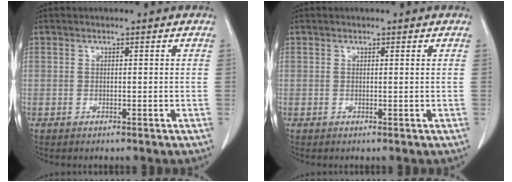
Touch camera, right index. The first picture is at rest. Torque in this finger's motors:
{"motor_torque": [-0.08, 0.00, 0.05, 0.01]}